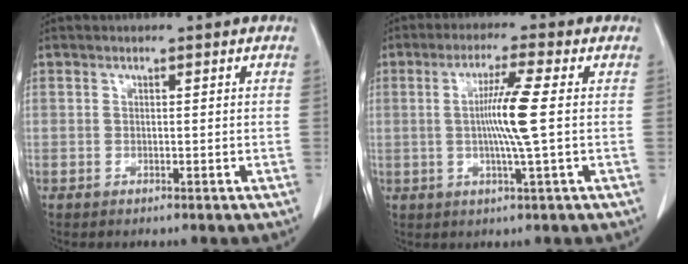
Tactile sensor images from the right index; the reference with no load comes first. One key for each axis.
{"total": 5.7, "fx": -0.3, "fy": -0.9, "fz": 5.6, "tx": -0.105, "ty": -0.001, "tz": -0.006}